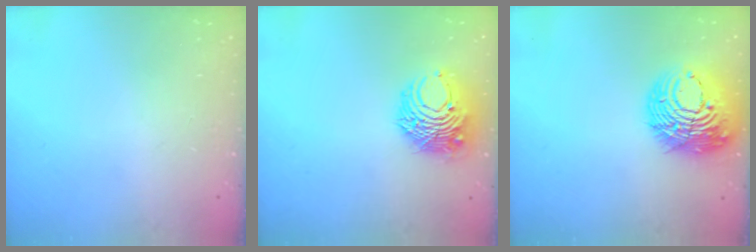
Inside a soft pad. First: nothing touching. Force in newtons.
{"total": 9.9, "press": 9.9, "slide": 0.8}
{"total": 16.6, "press": 16.4, "slide": 2.0}